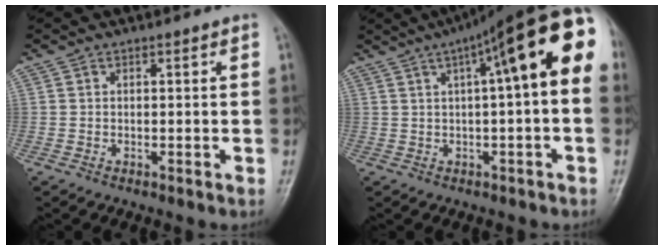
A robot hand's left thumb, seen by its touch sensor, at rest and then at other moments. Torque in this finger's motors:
{"motor_torque": [1.79, 3.22, 2.27, -0.45, 0.19]}